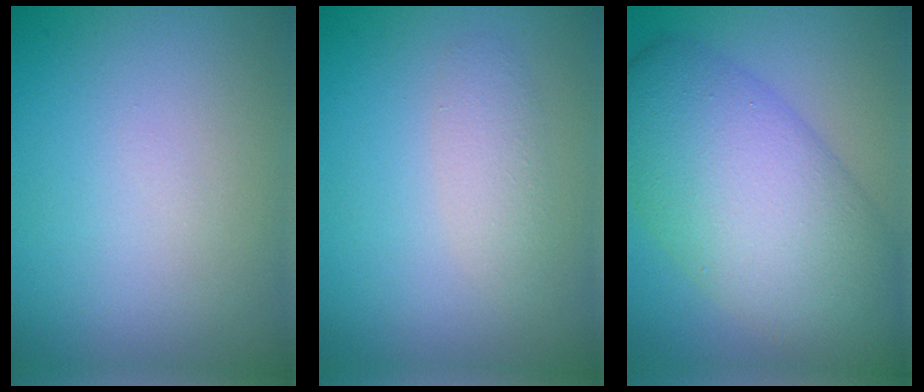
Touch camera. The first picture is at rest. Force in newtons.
{"total": 1.7, "press": 1.7, "slide": 0.1}
{"total": 11.4, "press": 11.4, "slide": 0.3}